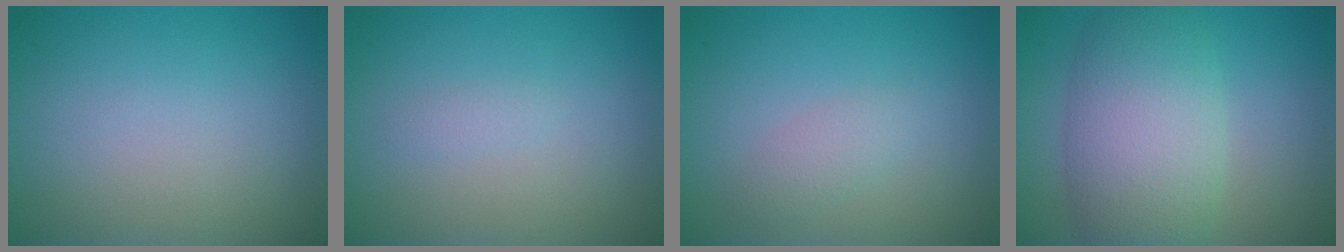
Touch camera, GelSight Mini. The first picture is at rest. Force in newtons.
{"total": 0.6, "press": 0.6, "slide": 0.0}
{"total": 1.4, "press": 1.4, "slide": 0.1}
{"total": 8.1, "press": 8.1, "slide": 0.4}